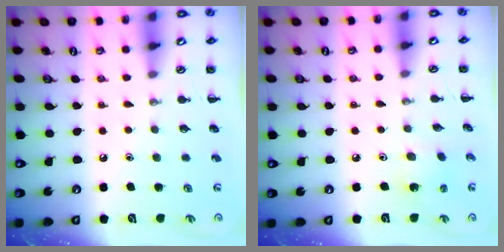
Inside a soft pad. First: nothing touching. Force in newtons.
{"total": 1.5, "press": 1.3, "slide": 0.6}